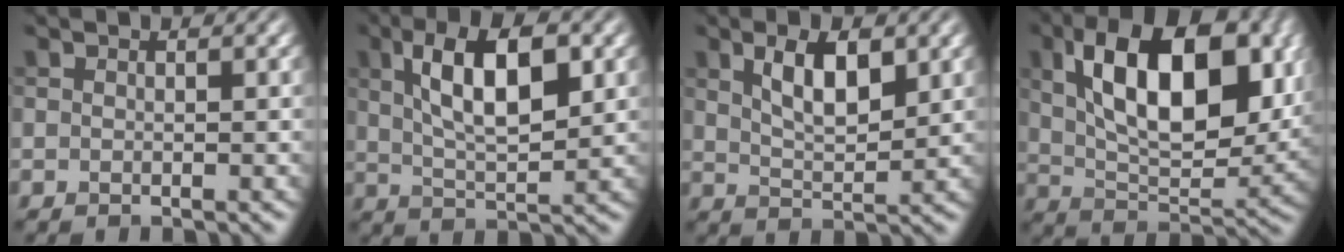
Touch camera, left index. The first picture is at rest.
{"total": 8.1, "force": [2.5, 3.0, 7.1], "torque": [-0.119, 0.009, 0.042]}
{"total": 4.7, "force": [1.9, 1.8, 3.8], "torque": [-0.074, 0.002, 0.037]}
{"total": 12.8, "force": [3.7, 6.7, 10.3], "torque": [-0.152, 0.003, 0.063]}